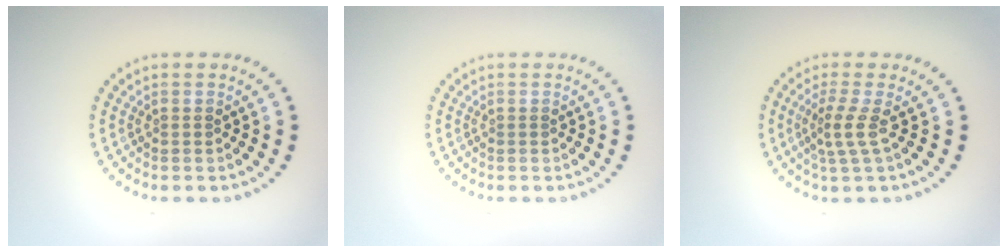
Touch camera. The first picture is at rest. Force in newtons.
{"total": 0.0}
{"total": 2.3, "press": 1.6, "slide": 1.7}